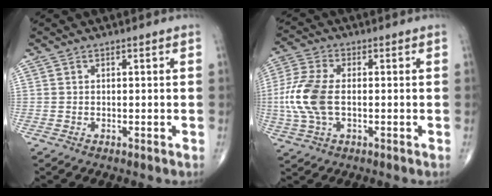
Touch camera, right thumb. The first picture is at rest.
{"total": 10.6, "force": [-0.8, 5.6, 8.9], "torque": [-0.219, 0.011, -0.017]}